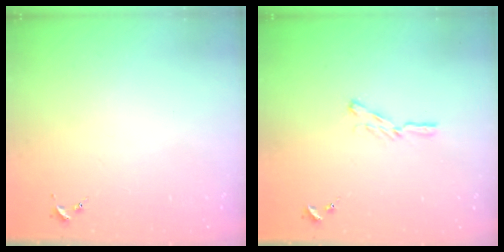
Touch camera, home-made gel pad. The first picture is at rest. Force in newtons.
{"total": 4.7, "press": 4.6, "slide": 0.6}